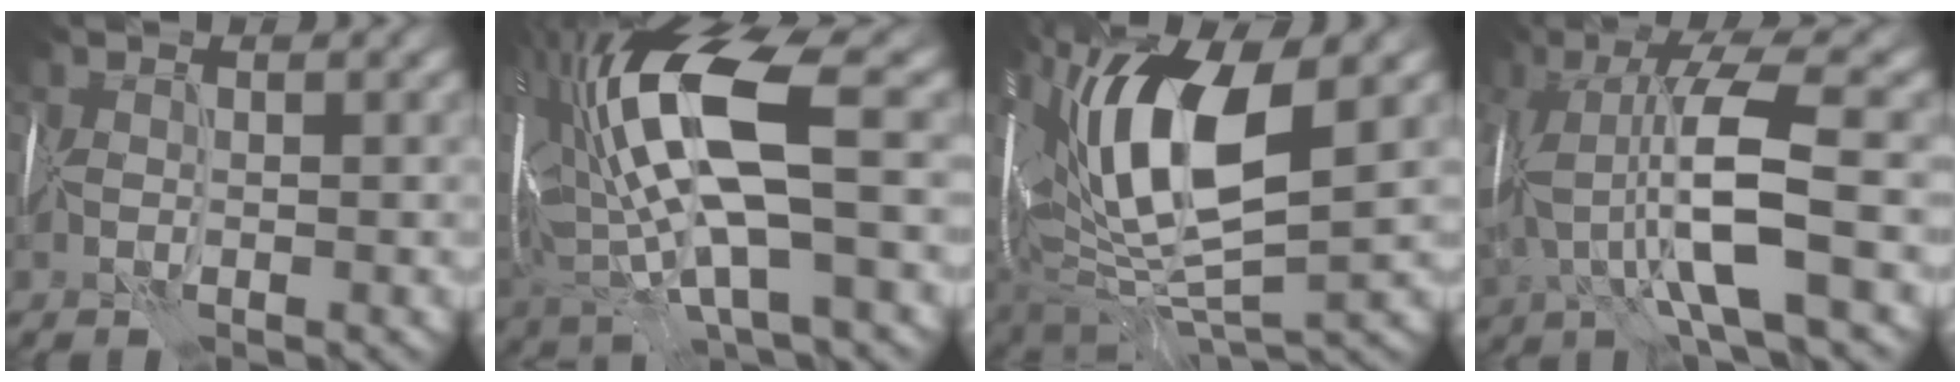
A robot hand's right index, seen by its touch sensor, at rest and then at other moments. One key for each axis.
{"total": 13.0, "fx": 0.8, "fy": 5.6, "fz": 11.7, "tx": -0.245, "ty": 0.004, "tz": 0.016}
{"total": 12.3, "fx": 2.9, "fy": 5.4, "fz": 10.6, "tx": -0.183, "ty": 0.014, "tz": 0.045}
{"total": 8.4, "fx": -1.3, "fy": 2.5, "fz": 7.9, "tx": -0.160, "ty": 0.014, "tz": -0.025}